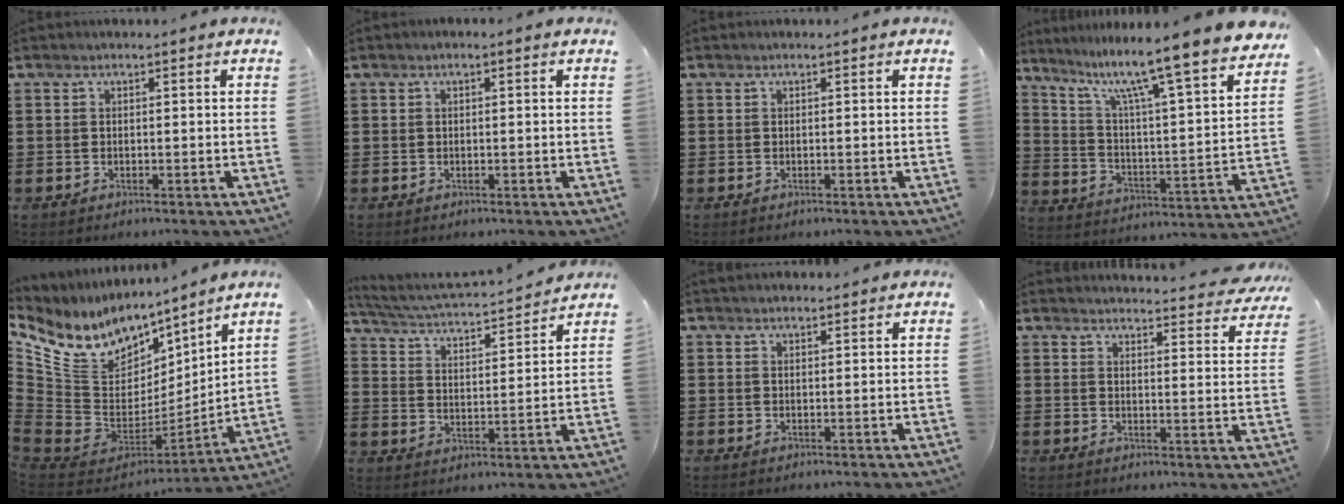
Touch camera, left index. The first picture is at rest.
{"total": 0.5, "force": [0.0, 0.1, 0.5], "torque": [-0.009, -0.001, 0.001]}
{"total": 0.0}
{"total": 10.7, "force": [8.8, -0.5, 6.0], "torque": [-0.134, -0.080, 0.135]}
{"total": 11.1, "force": [5.5, 8.1, 5.2], "torque": [-0.148, -0.049, 0.099]}
{"total": 3.1, "force": [2.9, 0.1, 1.1], "torque": [-0.041, -0.029, 0.039]}
{"total": 1.5, "force": [1.4, 0.2, 0.3], "torque": [-0.008, 0.002, 0.027]}
{"total": 3.7, "force": [3.7, -0.3, 0.7], "torque": [-0.022, -0.026, 0.061]}